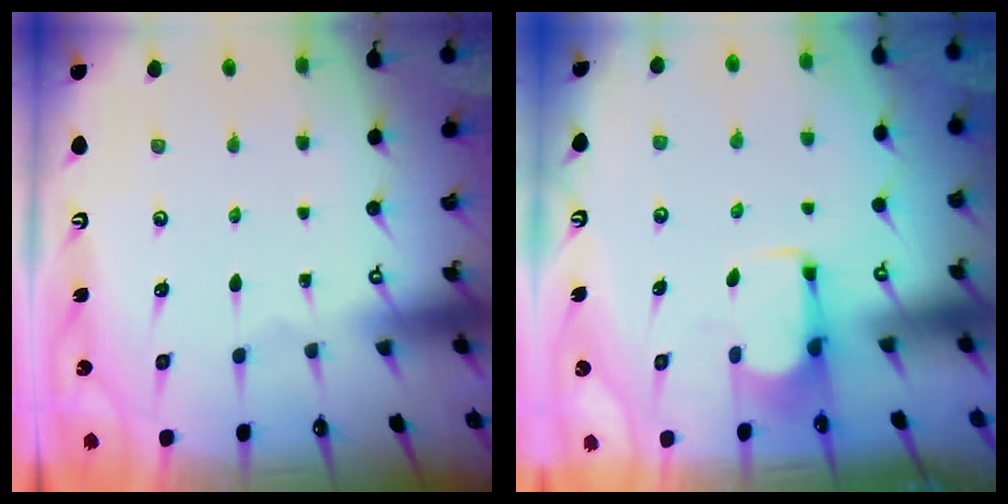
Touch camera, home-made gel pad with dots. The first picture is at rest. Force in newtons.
{"total": 2.3, "press": 2.2, "slide": 0.8}